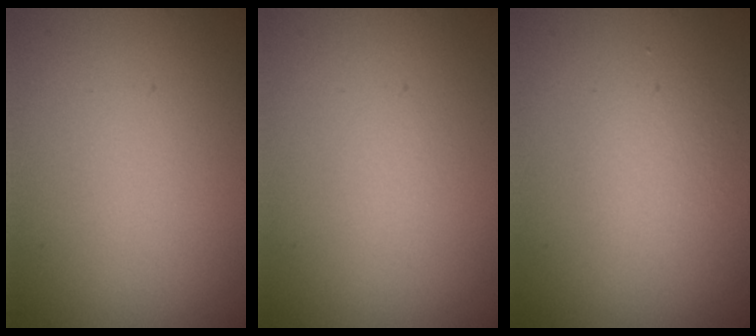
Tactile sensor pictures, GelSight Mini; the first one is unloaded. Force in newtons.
{"total": 0.0}
{"total": 1.5, "press": 1.5, "slide": 0.1}